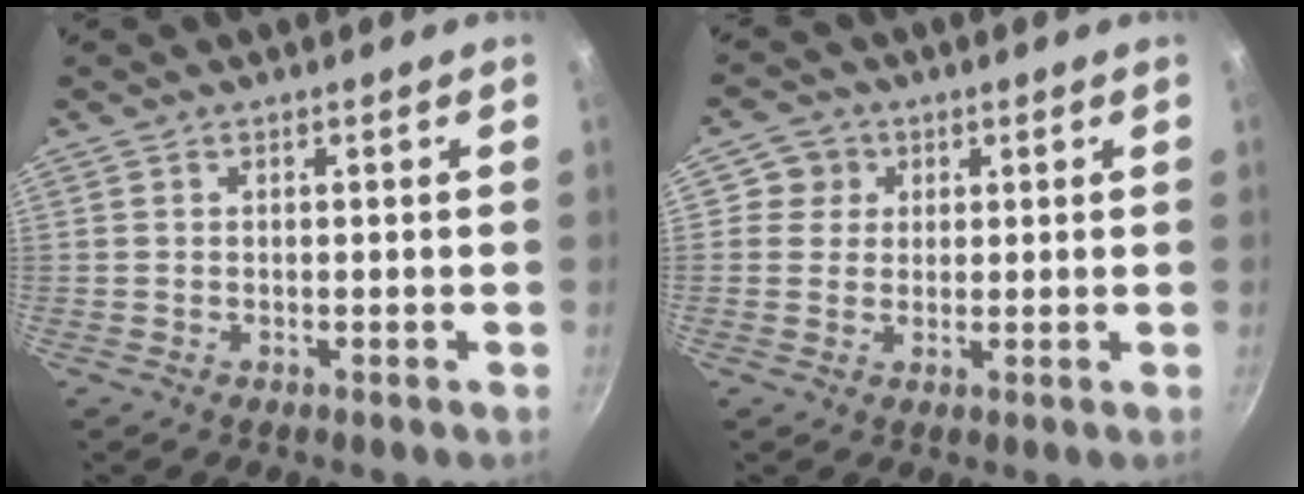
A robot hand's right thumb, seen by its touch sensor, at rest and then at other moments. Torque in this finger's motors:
{"motor_torque": [-0.34, -0.36, -0.32, 0.24, 0.04]}